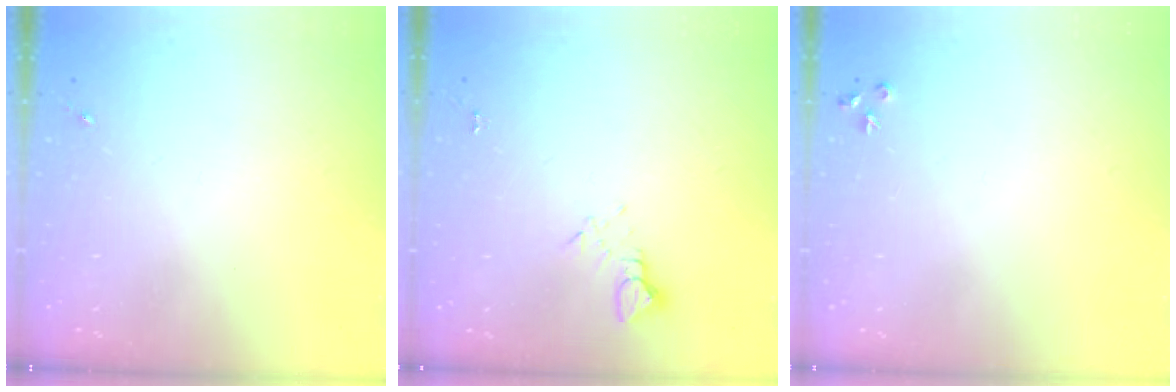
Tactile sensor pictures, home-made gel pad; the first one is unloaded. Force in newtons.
{"total": 2.7, "press": 2.7, "slide": 0.2}
{"total": 3.5, "press": 3.5, "slide": 0.4}